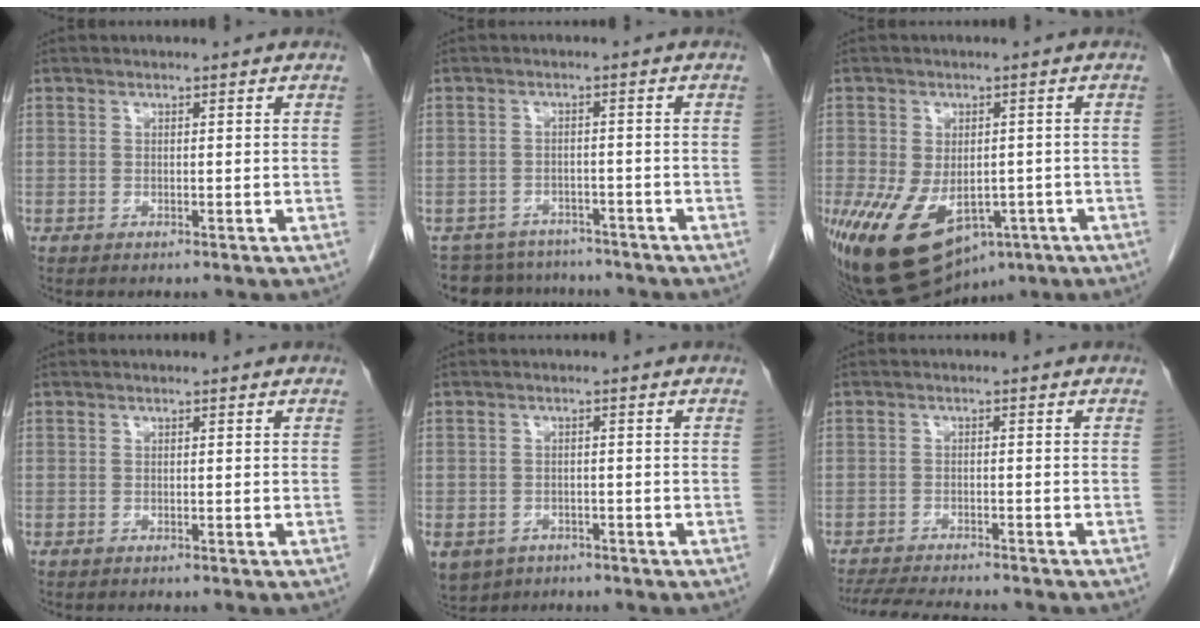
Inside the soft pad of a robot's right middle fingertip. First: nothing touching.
{"total": 8.0, "force": [-7.3, 3.2, 0.3], "torque": [-0.003, 0.011, -0.097]}
{"total": 18.2, "force": [-8.5, 11.1, 11.7], "torque": [-0.248, -0.021, -0.116]}
{"total": 0.0}
{"total": 9.0, "force": [-4.7, 7.1, 3.0], "torque": [-0.084, -0.004, -0.065]}
{"total": 9.6, "force": [-8.7, 1.1, 3.9], "torque": [-0.063, -0.013, -0.132]}